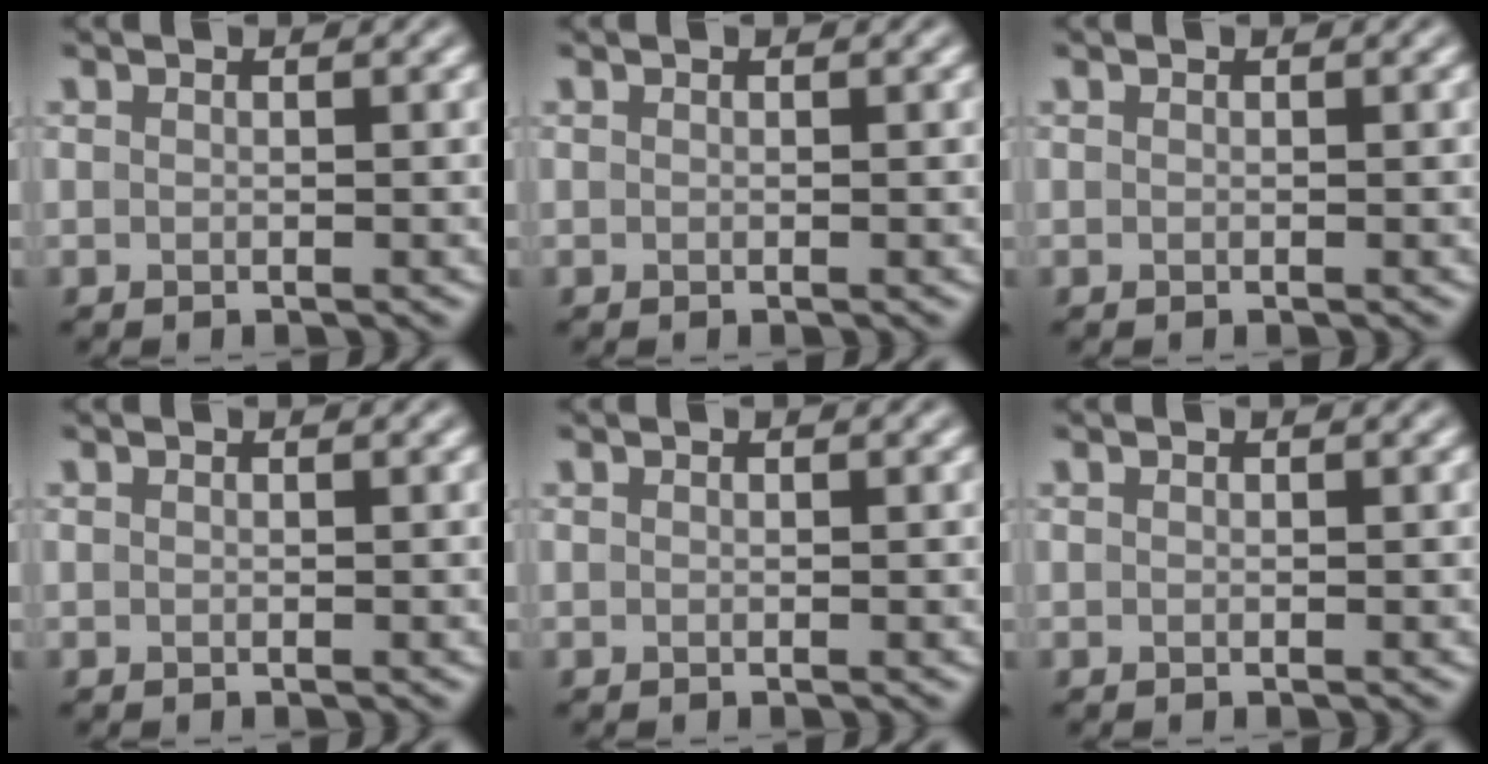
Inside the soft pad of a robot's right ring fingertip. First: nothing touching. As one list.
[{"total": 0.0}, {"total": 0.0}, {"total": 0.0}, {"total": 0.0}, {"total": 0.0}]